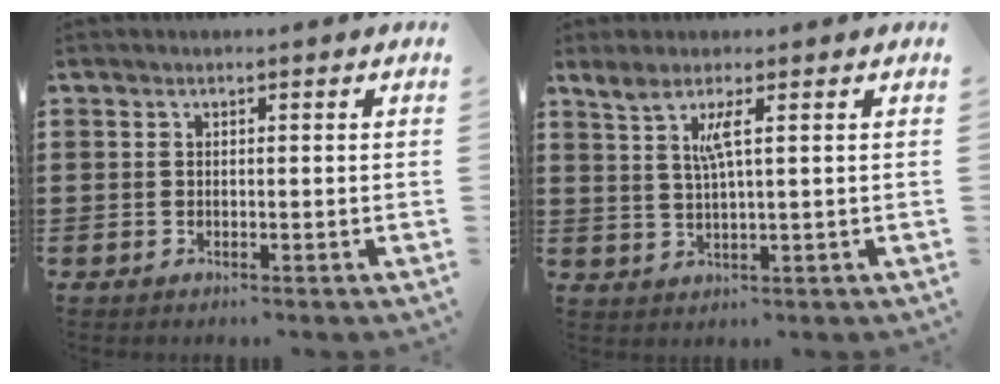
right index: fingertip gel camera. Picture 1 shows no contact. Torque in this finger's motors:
{"motor_torque": [0.79, 0.38, 0.16, 0.08]}